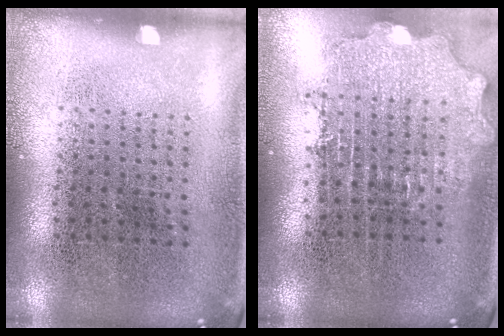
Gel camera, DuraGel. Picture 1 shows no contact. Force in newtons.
{"total": 2.0, "press": 1.6, "slide": 1.2}